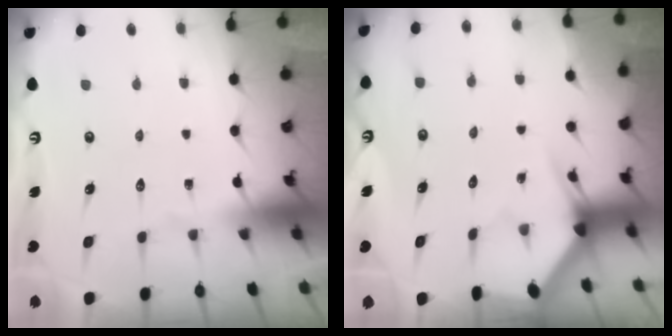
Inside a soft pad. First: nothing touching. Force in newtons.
{"total": 3.0, "press": 3.0, "slide": 0.1}